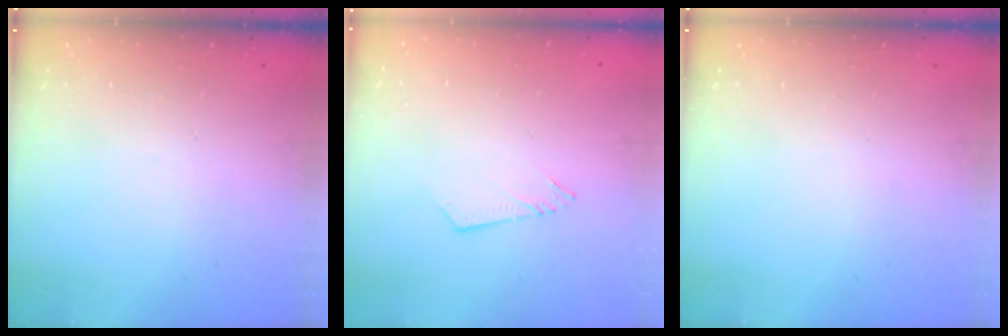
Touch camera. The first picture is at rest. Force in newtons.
{"total": 2.9, "press": 2.9, "slide": 0.3}
{"total": 0.0}